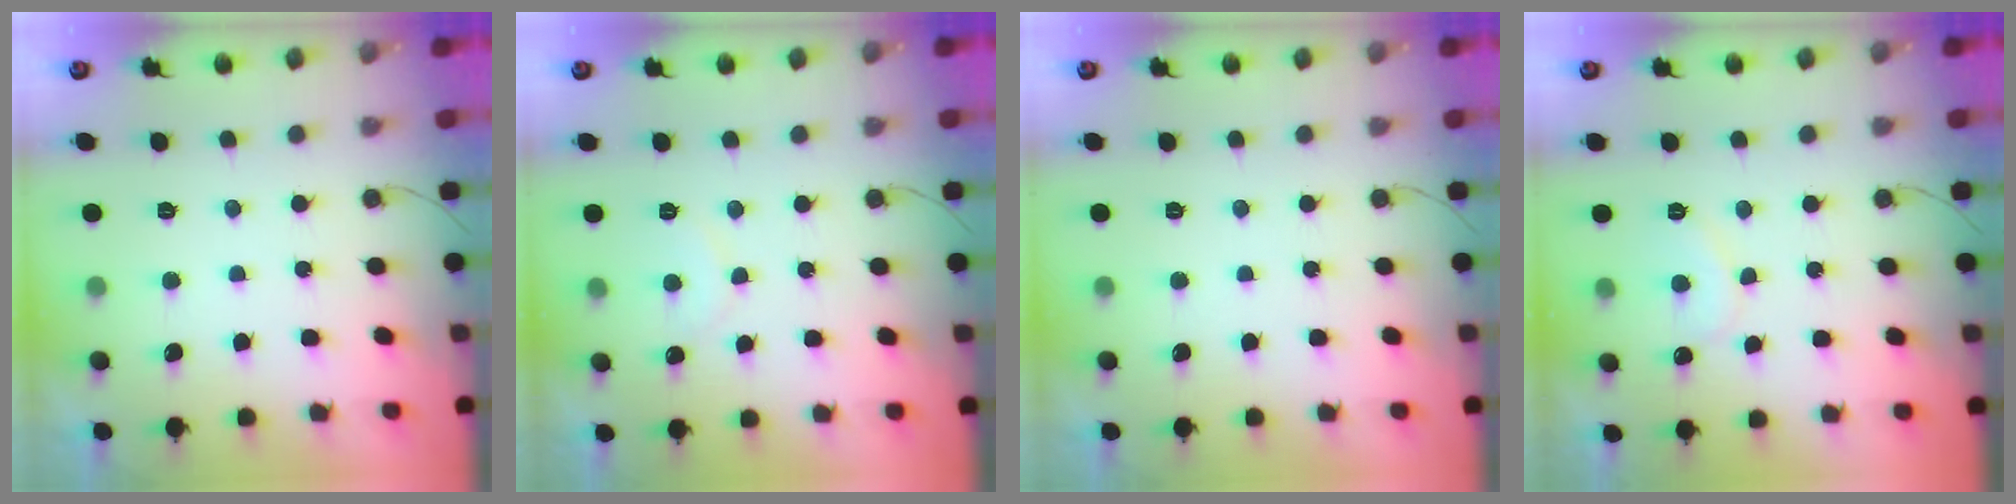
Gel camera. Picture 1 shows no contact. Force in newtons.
{"total": 6.2, "press": 6.1, "slide": 0.4}
{"total": 0.0}
{"total": 7.1, "press": 7.0, "slide": 0.7}